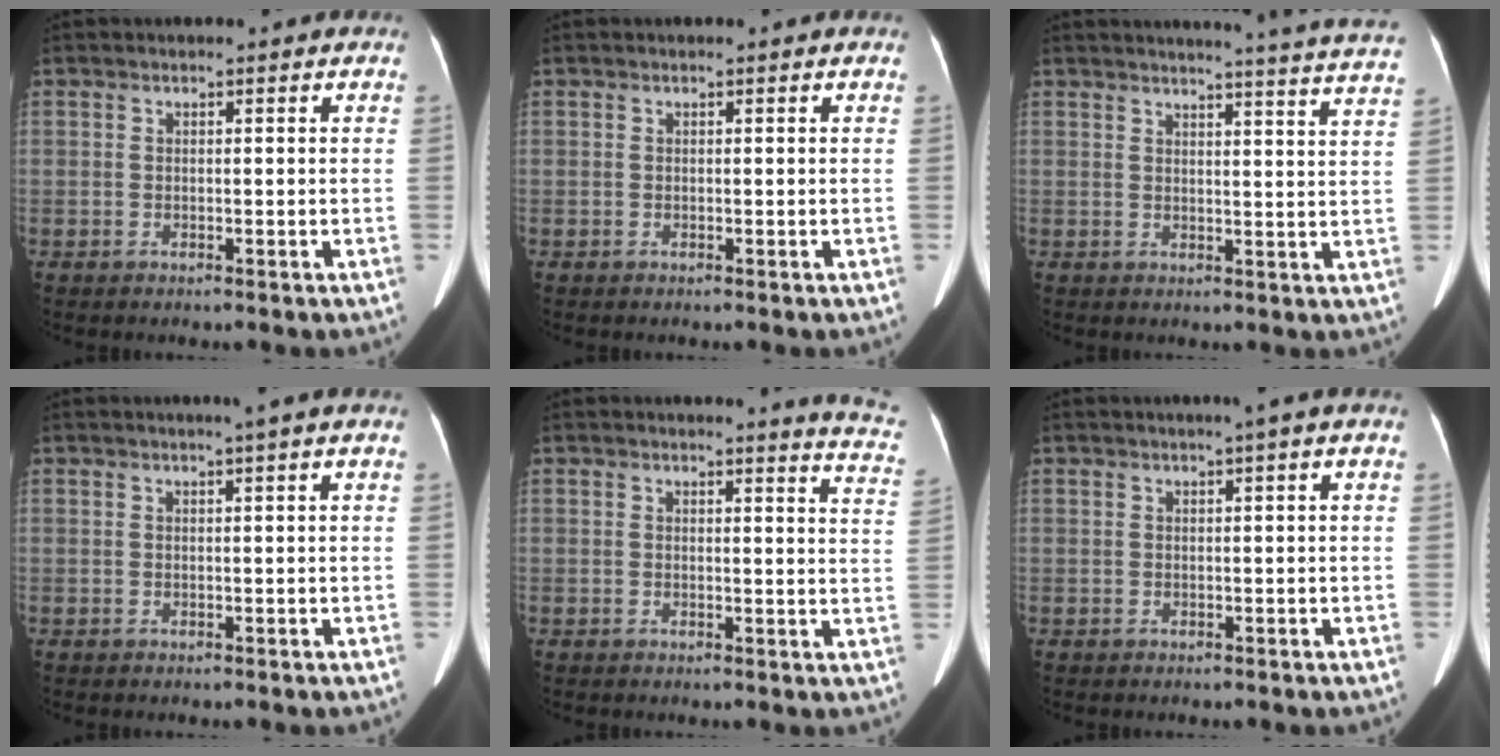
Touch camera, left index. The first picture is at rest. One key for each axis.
{"total": 0.0}
{"total": 17.6, "fx": 16.8, "fy": -1.4, "fz": 5.1, "tx": -0.072, "ty": -0.081, "tz": 0.178}
{"total": 1.5, "fx": 0.8, "fy": -0.5, "fz": 1.1, "tx": -0.021, "ty": -0.001, "tz": 0.016}
{"total": 7.8, "fx": 7.6, "fy": -0.3, "fz": 1.8, "tx": -0.005, "ty": -0.067, "tz": 0.049}
{"total": 1.5, "fx": 0.6, "fy": -0.3, "fz": 1.3, "tx": -0.022, "ty": 0.003, "tz": 0.010}